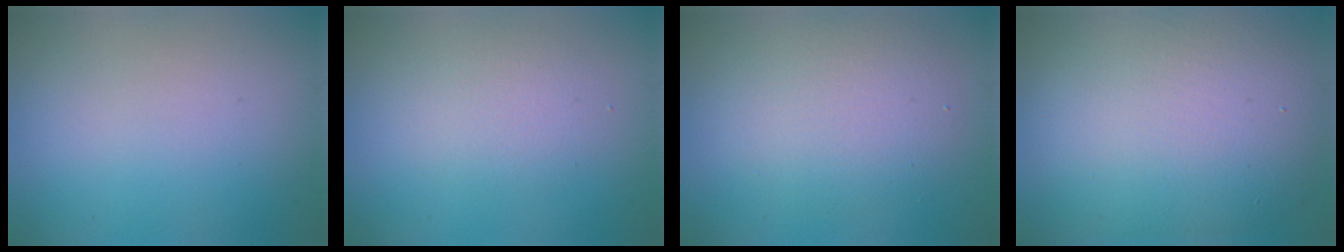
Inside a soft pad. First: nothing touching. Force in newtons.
{"total": 2.0, "press": 2.0, "slide": 0.2}
{"total": 4.0, "press": 4.0, "slide": 0.2}
{"total": 11.1, "press": 11.0, "slide": 1.2}